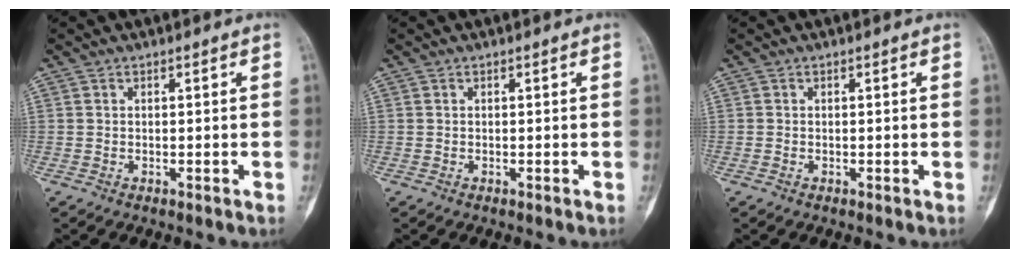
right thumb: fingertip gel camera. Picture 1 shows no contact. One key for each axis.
{"total": 0.0}
{"total": 0.0}